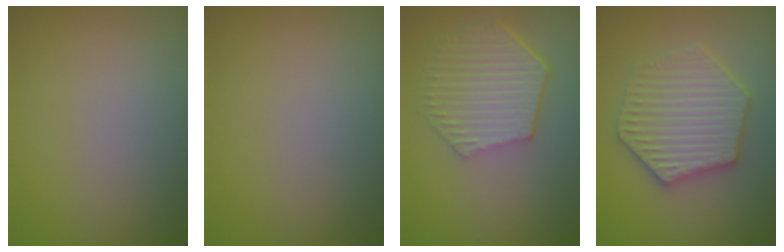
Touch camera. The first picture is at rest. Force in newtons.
{"total": 0.0}
{"total": 6.0, "press": 4.6, "slide": 3.9}
{"total": 6.2, "press": 6.1, "slide": 1.1}